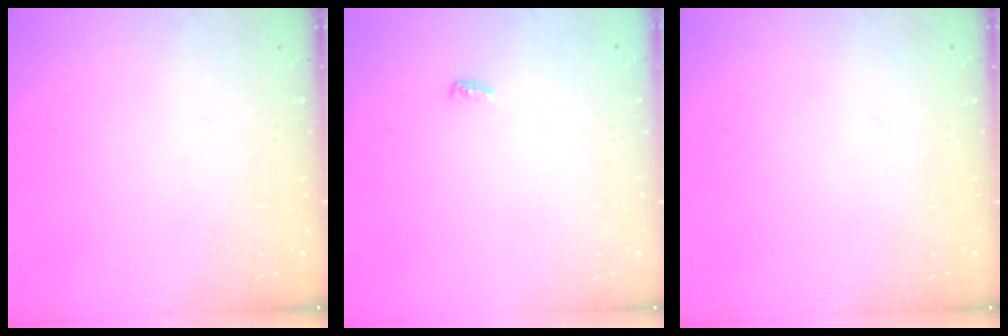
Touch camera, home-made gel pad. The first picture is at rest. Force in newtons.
{"total": 2.8, "press": 2.8, "slide": 0.4}
{"total": 0.0}